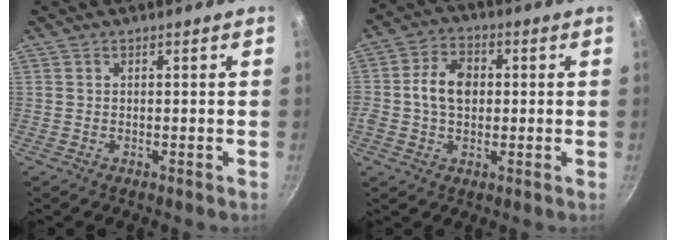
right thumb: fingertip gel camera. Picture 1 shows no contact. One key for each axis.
{"total": 8.4, "fx": 0.4, "fy": 6.3, "fz": 5.6, "tx": -0.080, "ty": 0.013, "tz": -0.006}